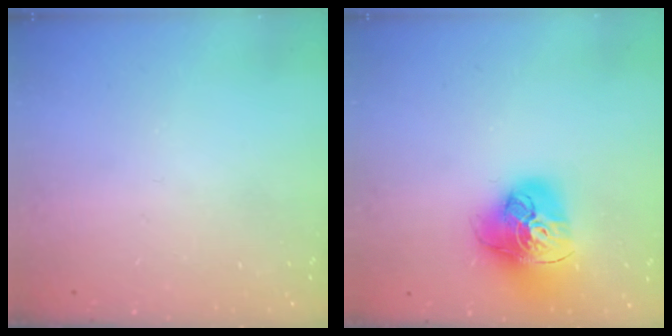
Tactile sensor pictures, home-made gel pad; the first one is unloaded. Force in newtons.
{"total": 18.6, "press": 18.5, "slide": 2.1}